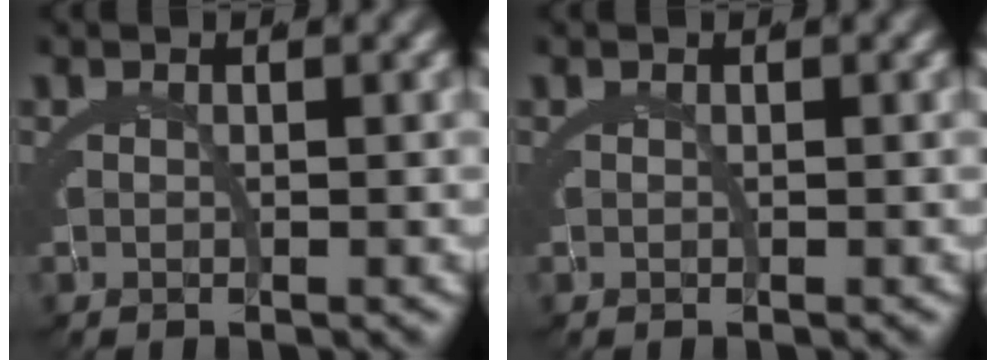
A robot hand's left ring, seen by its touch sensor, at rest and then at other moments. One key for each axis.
{"total": 0.0}